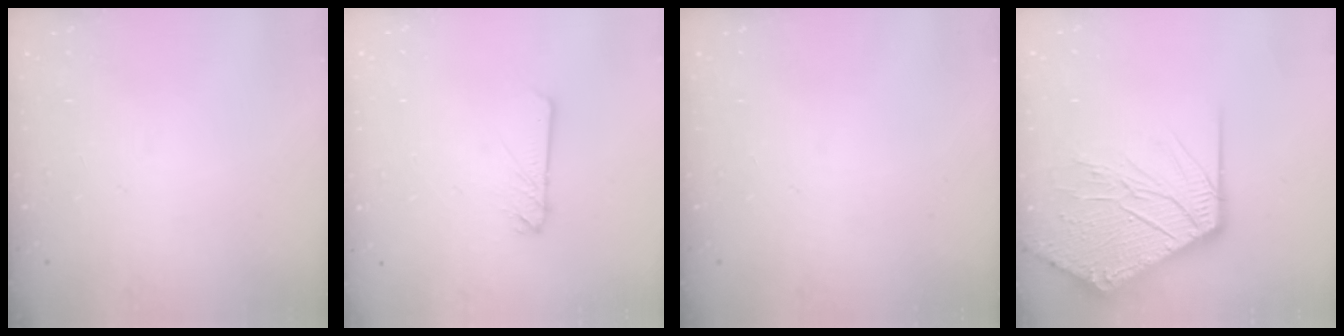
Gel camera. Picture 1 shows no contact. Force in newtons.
{"total": 3.0, "press": 3.0, "slide": 0.2}
{"total": 0.0}
{"total": 18.3, "press": 18.2, "slide": 2.4}